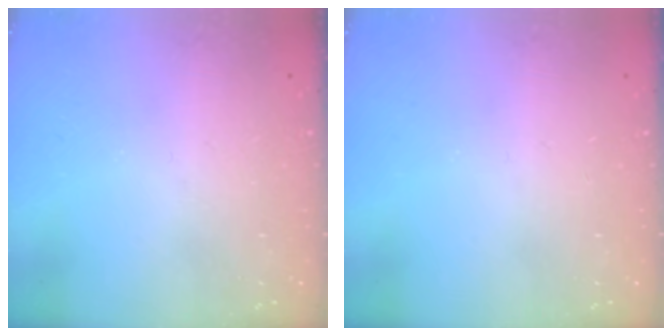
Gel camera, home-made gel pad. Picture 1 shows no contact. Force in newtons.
{"total": 0.0}